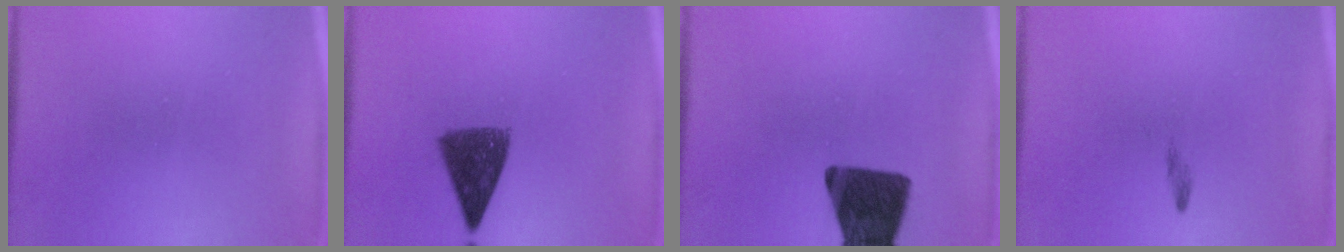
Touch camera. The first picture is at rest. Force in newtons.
{"total": 8.4}
{"total": 13.5}
{"total": 0.7}